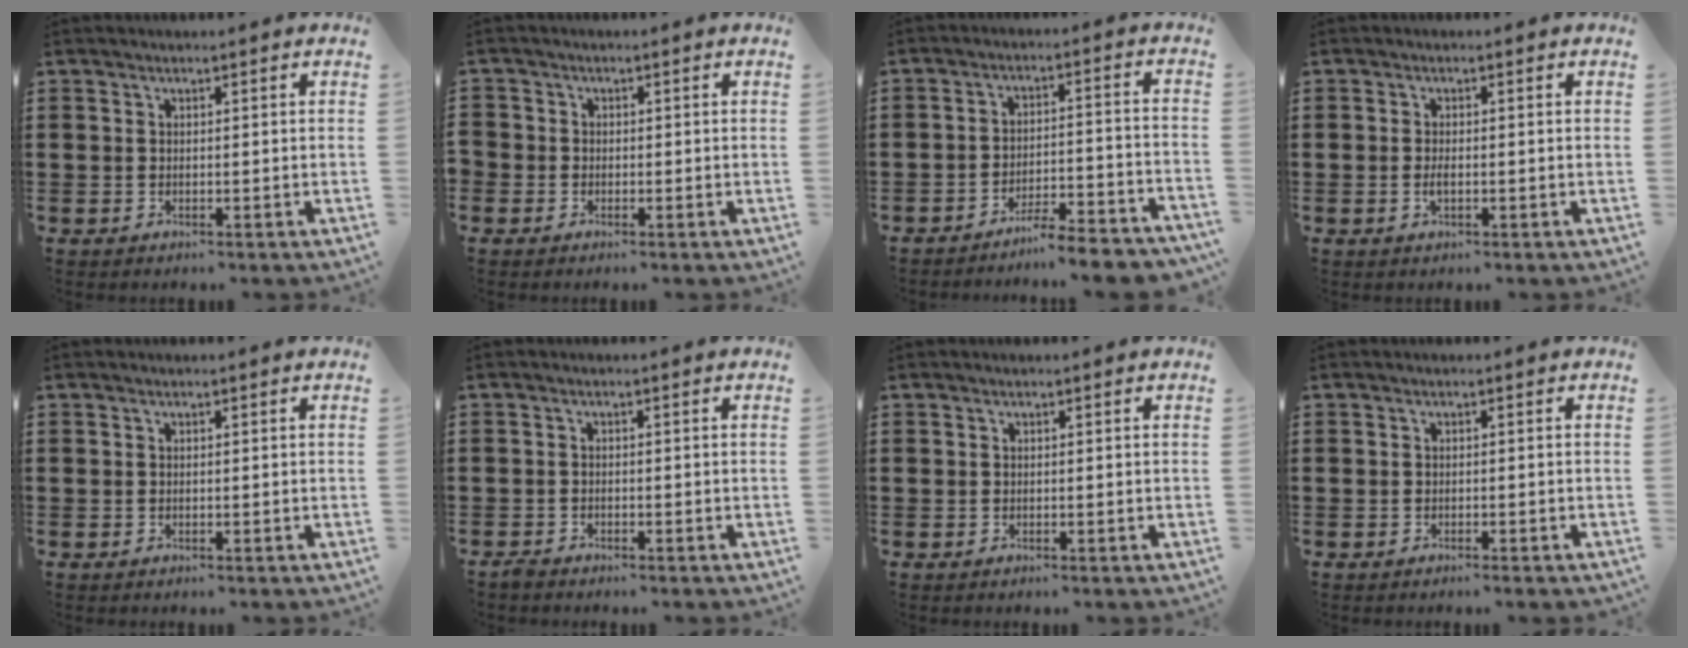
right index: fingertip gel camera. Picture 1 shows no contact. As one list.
[{"total": 1.0, "force": [-0.6, 0.9, 0.0], "torque": [0.000, 0.003, -0.014]}, {"total": 5.6, "force": [-5.3, -0.3, 1.8], "torque": [-0.029, -0.004, -0.102]}, {"total": 1.5, "force": [-0.3, 0.5, 1.4], "torque": [-0.033, -0.003, -0.009]}, {"total": 0.0}, {"total": 1.1, "force": [-1.0, 0.2, -0.1], "torque": [0.000, 0.005, -0.023]}, {"total": 0.0}, {"total": 0.6, "force": [-0.5, -0.1, 0.3], "torque": [-0.007, -0.003, -0.009]}]